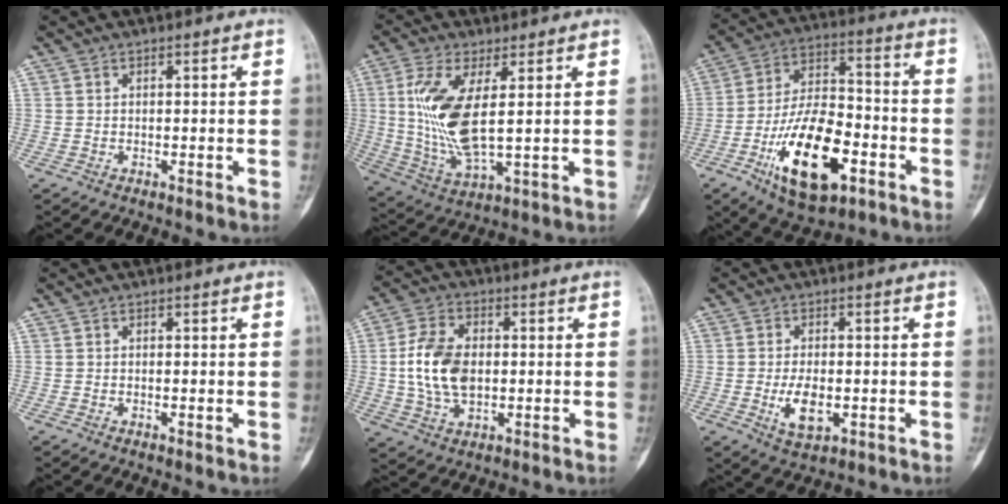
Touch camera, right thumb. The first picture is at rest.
{"total": 13.7, "force": [2.3, 5.0, 12.6], "torque": [-0.276, -0.018, 0.054]}
{"total": 20.1, "force": [-7.9, 9.6, 15.8], "torque": [-0.260, 0.039, -0.128]}
{"total": 0.7, "force": [-0.1, 0.2, 0.6], "torque": [-0.009, -0.002, 0.000]}
{"total": 11.8, "force": [0.1, 7.5, 9.1], "torque": [-0.169, 0.007, 0.003]}
{"total": 6.5, "force": [-1.3, 3.4, 5.4], "torque": [-0.091, -0.006, -0.016]}